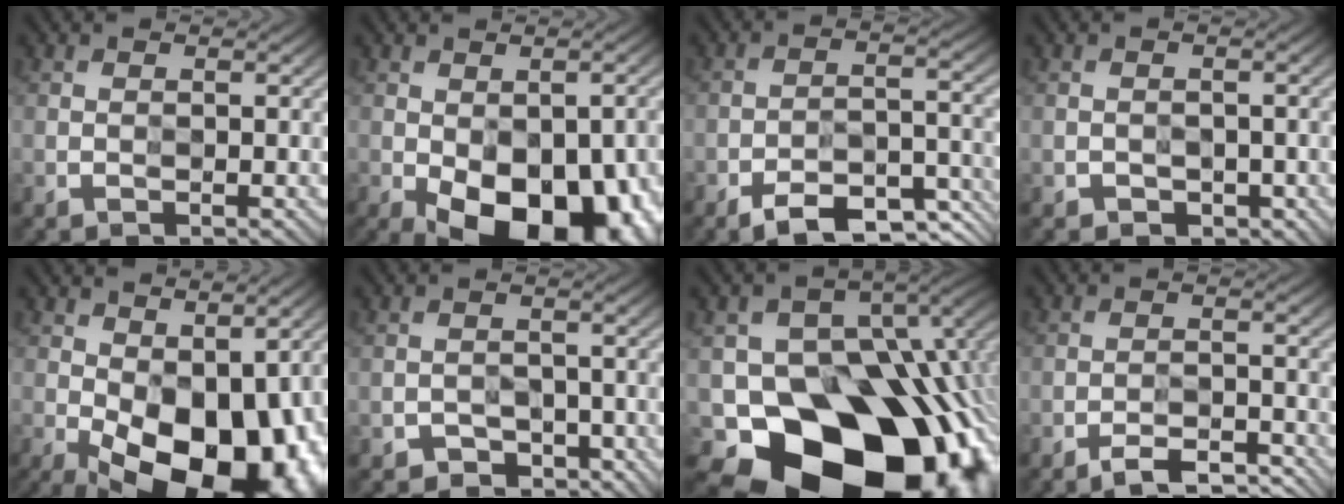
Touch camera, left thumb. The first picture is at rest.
{"total": 16.7, "force": [-8.1, 9.4, 11.2], "torque": [-0.147, -0.037, -0.083]}
{"total": 8.0, "force": [-6.9, 2.7, 3.2], "torque": [-0.039, 0.007, -0.113]}
{"total": 1.1, "force": [-0.7, 0.4, -0.8], "torque": [0.015, 0.001, -0.010]}
{"total": 17.6, "force": [-4.8, 9.8, 13.8], "torque": [-0.171, -0.015, -0.040]}
{"total": 2.2, "force": [-1.6, 0.8, -1.2], "torque": [0.031, -0.001, -0.030]}
{"total": 20.6, "force": [-10.0, 15.5, 9.2], "torque": [-0.107, -0.051, -0.140]}
{"total": 3.9, "force": [-3.8, 0.3, 0.5], "torque": [-0.009, 0.006, -0.064]}